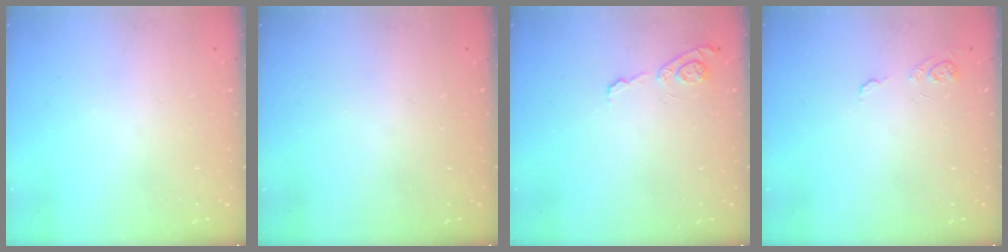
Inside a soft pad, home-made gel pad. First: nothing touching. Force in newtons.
{"total": 0.0}
{"total": 7.6, "press": 7.5, "slide": 0.8}
{"total": 7.2, "press": 7.2, "slide": 0.7}